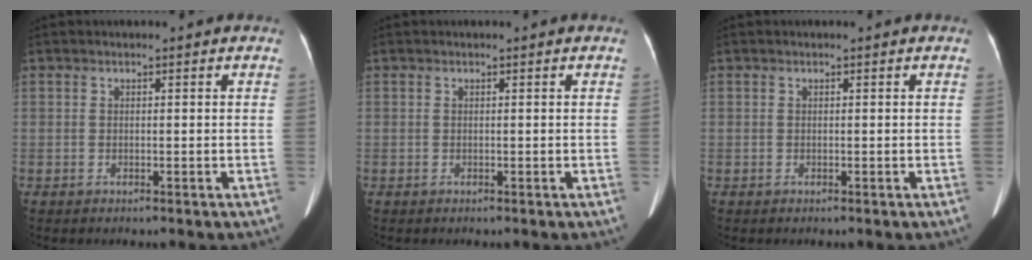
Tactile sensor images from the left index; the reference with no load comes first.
{"total": 0.0}
{"total": 0.0}